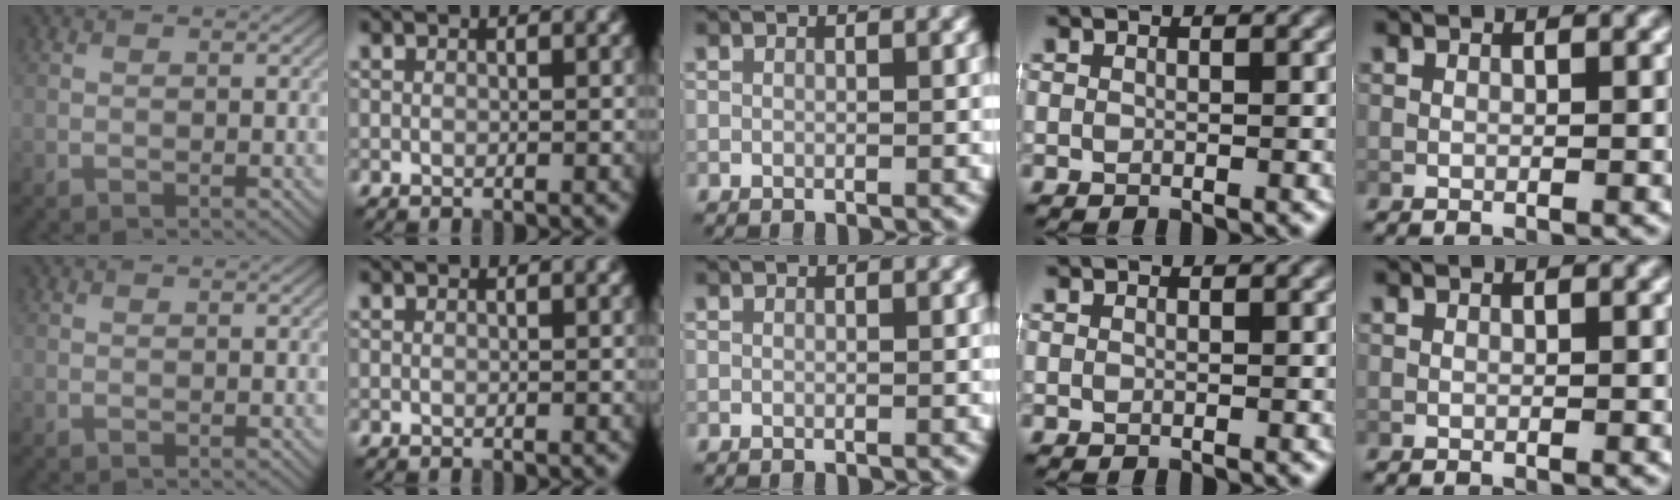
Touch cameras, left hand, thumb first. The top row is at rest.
{}